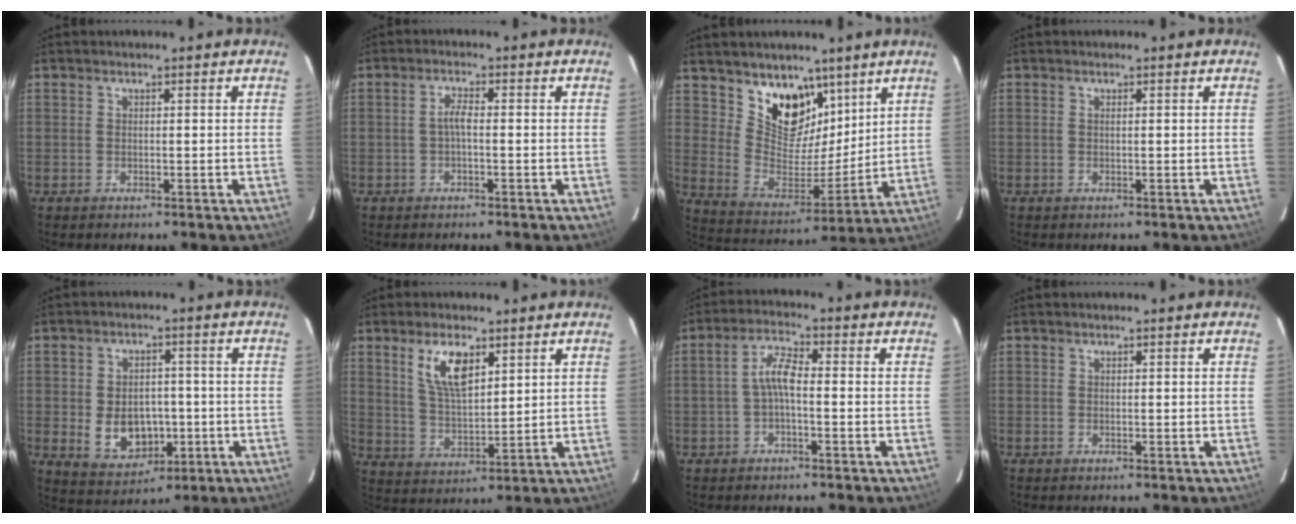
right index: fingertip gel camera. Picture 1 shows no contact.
{"total": 2.0, "force": [-0.6, 0.4, 1.9], "torque": [-0.038, 0.007, -0.012]}
{"total": 13.4, "force": [8.7, 8.3, 5.8], "torque": [-0.105, -0.015, 0.166]}
{"total": 0.0}
{"total": 8.8, "force": [-1.7, 6.6, 5.6], "torque": [-0.118, -0.001, -0.007]}
{"total": 8.7, "force": [4.4, 3.7, 6.5], "torque": [-0.120, 0.003, 0.093]}
{"total": 4.3, "force": [-1.1, 1.3, 3.9], "torque": [-0.084, 0.015, -0.023]}
{"total": 0.0}